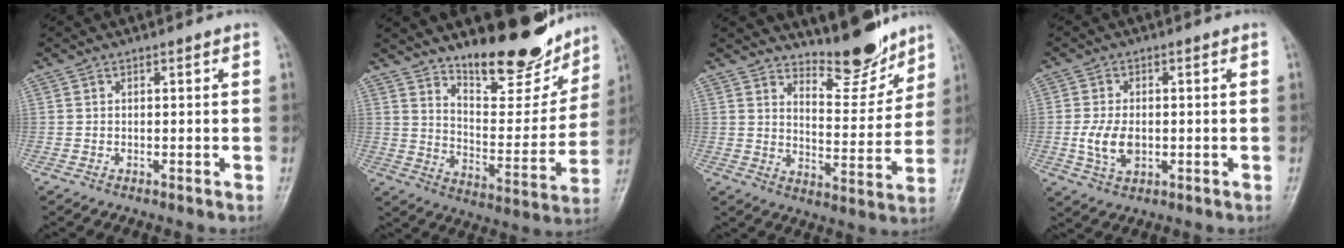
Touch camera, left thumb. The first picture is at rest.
{"total": 17.6, "force": [14.1, 5.7, 8.9], "torque": [-0.081, -0.104, 0.223]}
{"total": 9.9, "force": [9.0, 2.5, 3.3], "torque": [-0.017, -0.074, 0.147]}
{"total": 6.1, "force": [-0.7, 3.8, 4.8], "torque": [-0.094, -0.003, -0.011]}